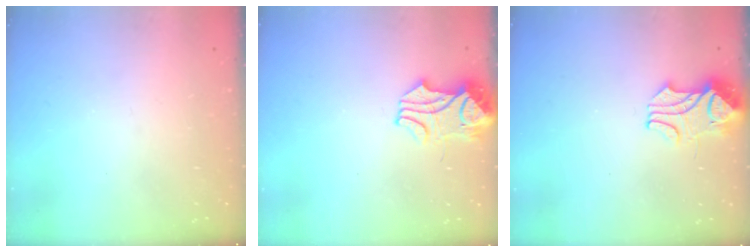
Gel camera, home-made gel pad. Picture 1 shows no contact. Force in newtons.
{"total": 3.4, "press": 3.3, "slide": 0.8}
{"total": 2.2, "press": 2.0, "slide": 0.9}